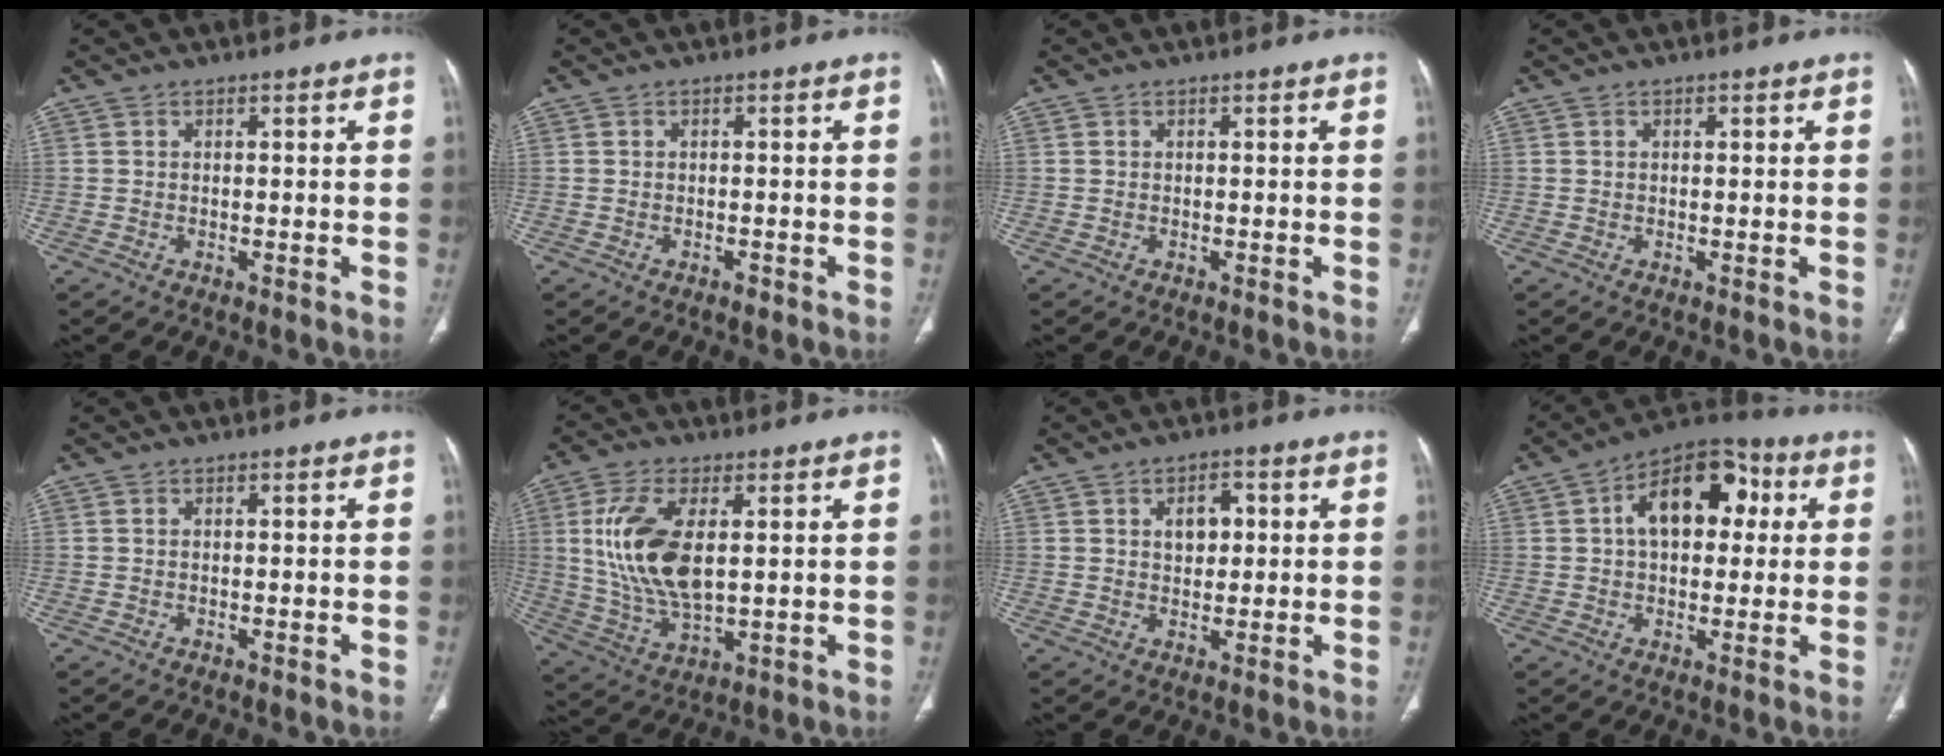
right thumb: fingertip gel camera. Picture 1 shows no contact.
{"total": 0.8, "force": [-0.6, 0.4, 0.4], "torque": [-0.007, 0.001, -0.008]}
{"total": 0.0}
{"total": 0.5, "force": [0.3, 0.2, 0.4], "torque": [-0.006, -0.002, 0.004]}
{"total": 0.0}
{"total": 14.7, "force": [2.5, 7.1, 12.6], "torque": [-0.259, -0.018, 0.058]}
{"total": 4.8, "force": [1.2, 3.1, 3.4], "torque": [-0.037, 0.002, 0.018]}
{"total": 14.8, "force": [3.3, 9.1, 11.2], "torque": [-0.139, 0.026, 0.042]}